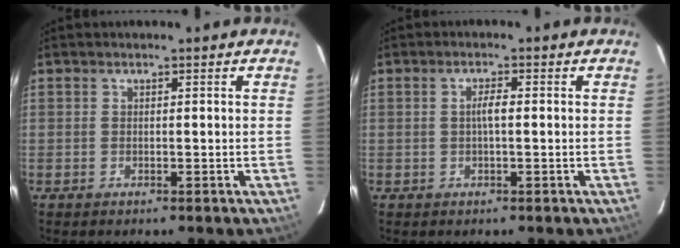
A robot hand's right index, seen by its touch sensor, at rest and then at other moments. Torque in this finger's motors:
{"motor_torque": [0.27, -0.06, 0.22, 0.06]}